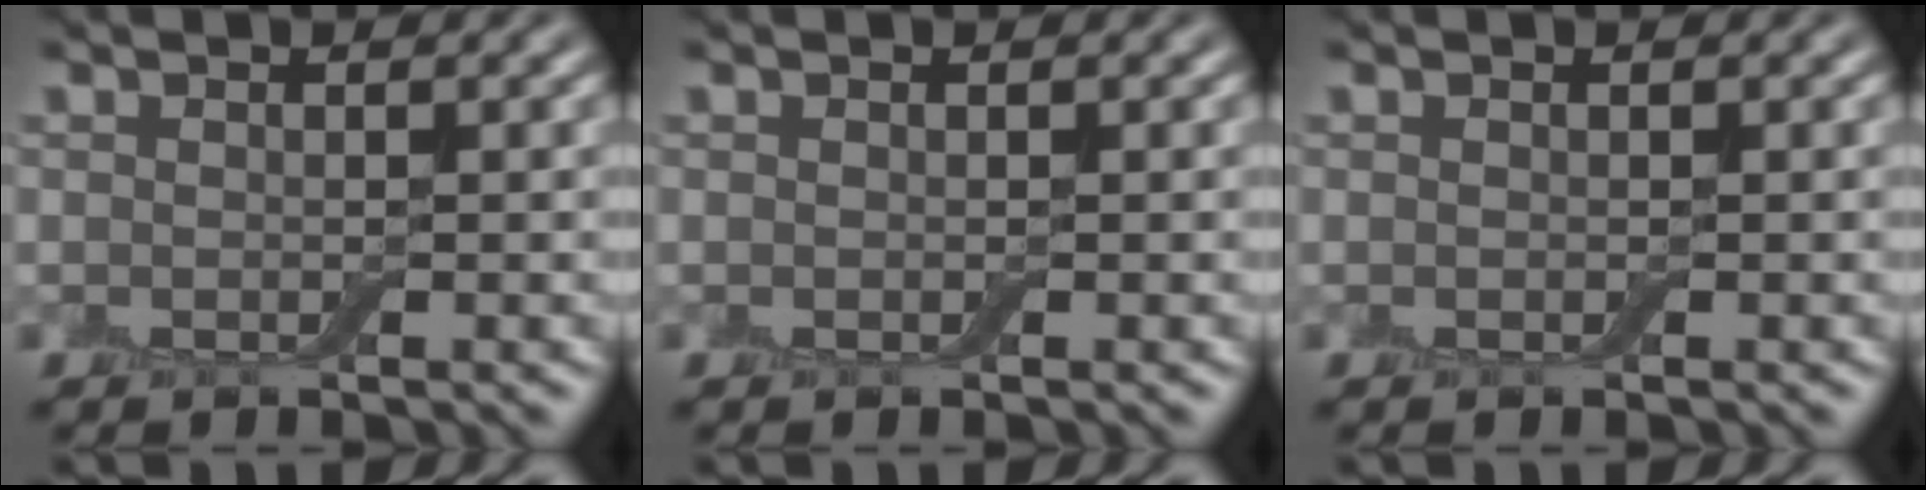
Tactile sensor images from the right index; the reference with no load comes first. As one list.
[{"total": 0.0}, {"total": 0.0}]